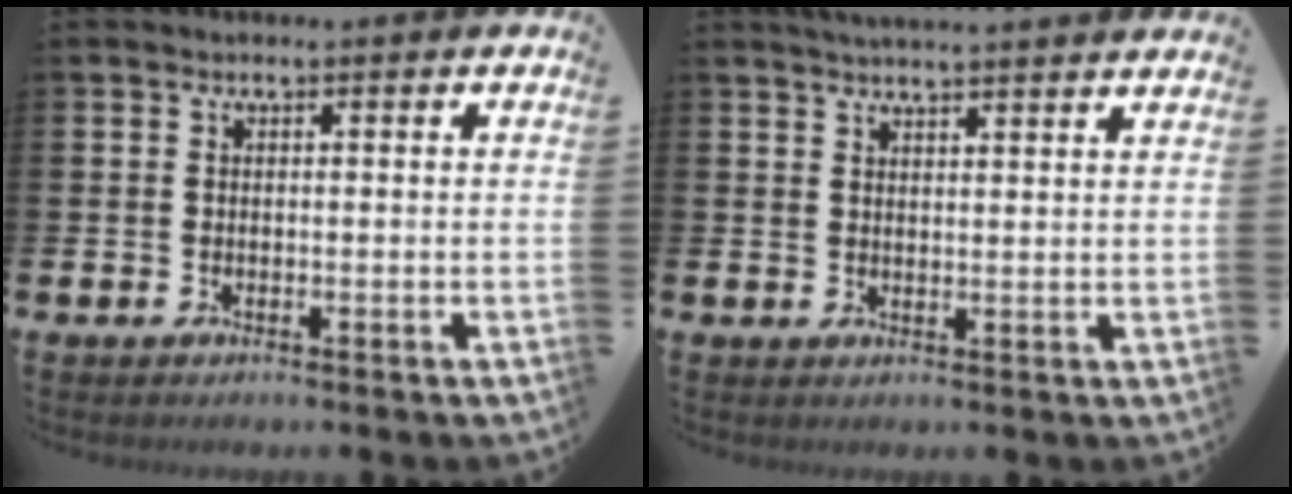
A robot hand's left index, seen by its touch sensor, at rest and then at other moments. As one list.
[{"total": 3.4, "force": [3.4, -0.6, 0.1], "torque": [-0.012, -0.015, 0.063]}]